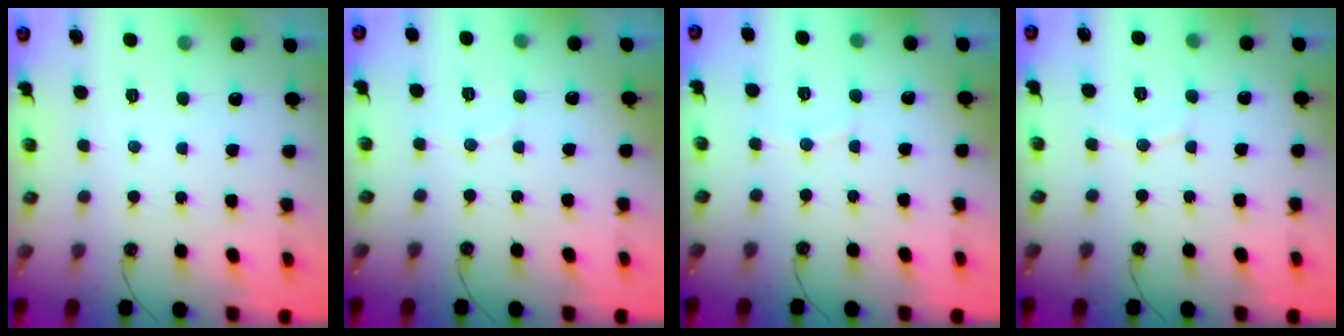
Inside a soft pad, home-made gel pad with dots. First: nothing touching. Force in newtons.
{"total": 2.2, "press": 2.2, "slide": 0.2}
{"total": 3.6, "press": 3.6, "slide": 0.6}
{"total": 5.4, "press": 5.4, "slide": 0.7}